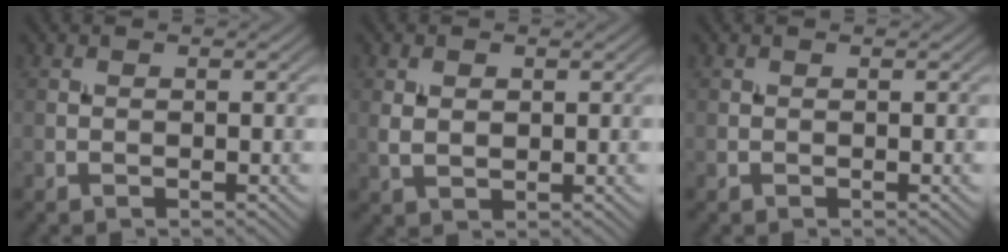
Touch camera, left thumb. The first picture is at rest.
{"total": 2.4, "force": [0.6, 1.6, 1.7], "torque": [-0.037, -0.002, 0.015]}
{"total": 0.0}